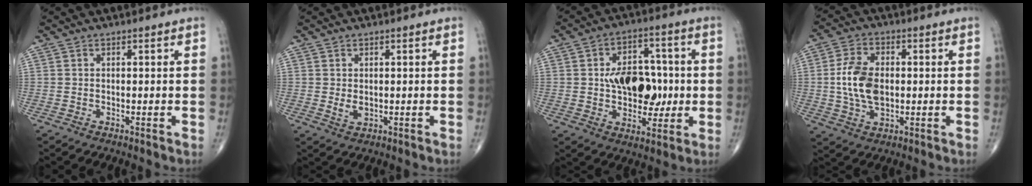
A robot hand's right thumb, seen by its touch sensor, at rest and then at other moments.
{"total": 2.1, "force": [0.1, 1.4, 1.5], "torque": [-0.025, -0.006, 0.008]}
{"total": 14.1, "force": [0.1, 9.3, 10.6], "torque": [-0.114, 0.022, 0.009]}
{"total": 10.0, "force": [0.1, 6.3, 7.9], "torque": [-0.145, 0.005, 0.002]}